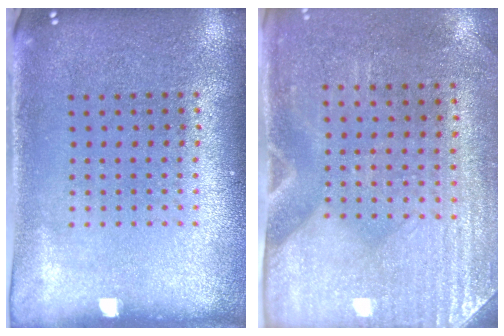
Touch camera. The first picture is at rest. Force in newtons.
{"total": 3.0, "press": 2.6, "slide": 1.5}